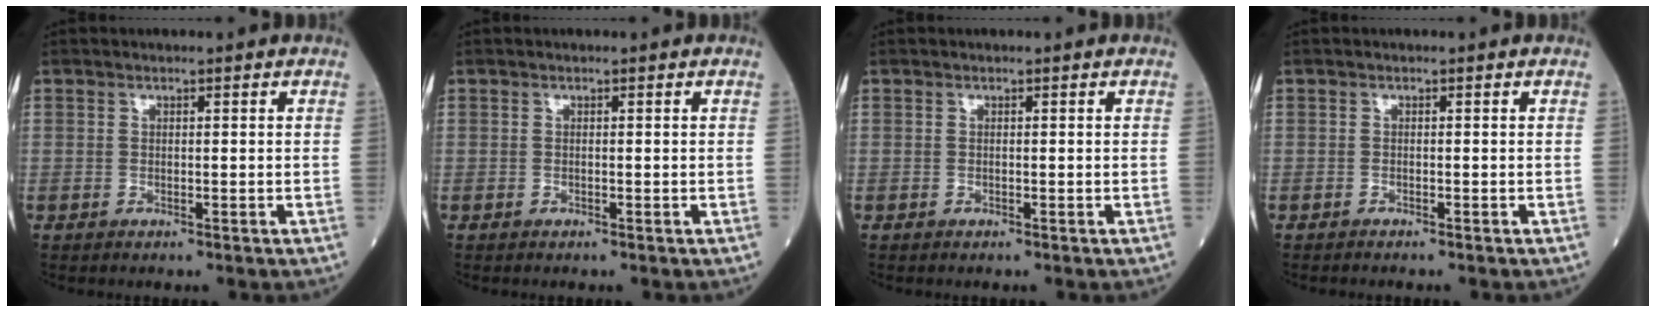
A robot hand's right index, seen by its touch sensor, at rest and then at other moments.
{"total": 0.0}
{"total": 0.0}
{"total": 0.7, "force": [-0.7, 0.0, 0.2], "torque": [0.003, 0.002, -0.011]}